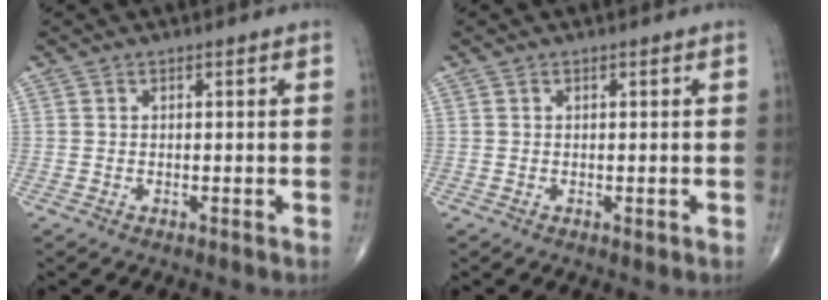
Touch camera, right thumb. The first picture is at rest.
{"total": 0.6, "force": [-0.1, 0.3, 0.4], "torque": [-0.001, -0.001, -0.001]}